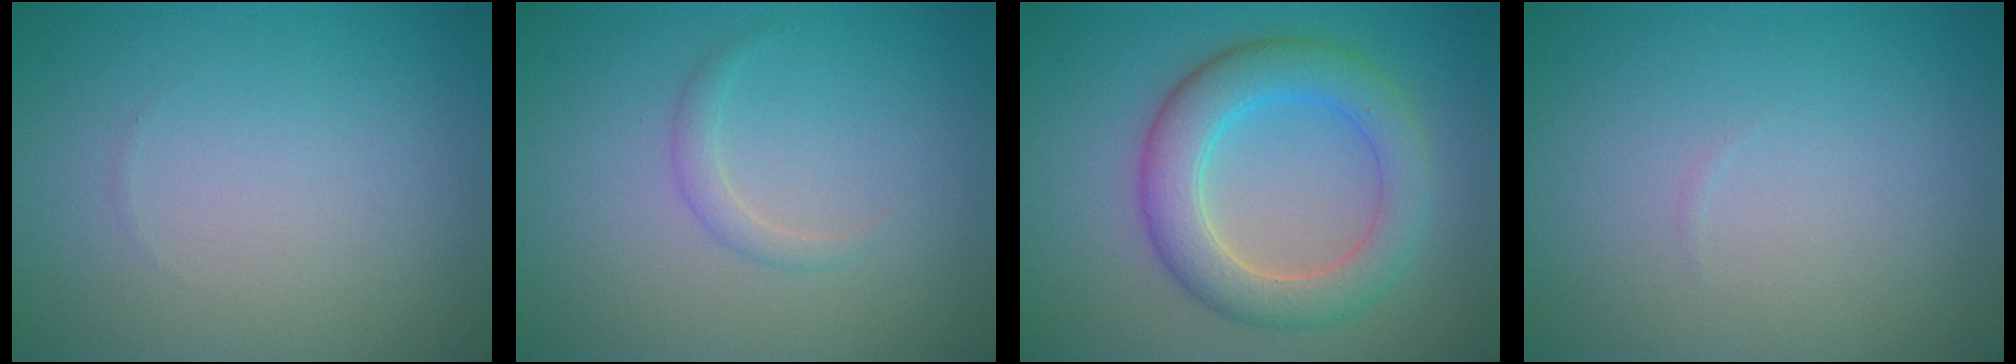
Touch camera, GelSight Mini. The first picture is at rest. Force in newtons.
{"total": 1.1, "press": 1.1, "slide": 0.1}
{"total": 5.7, "press": 5.7, "slide": 0.1}
{"total": 0.0}